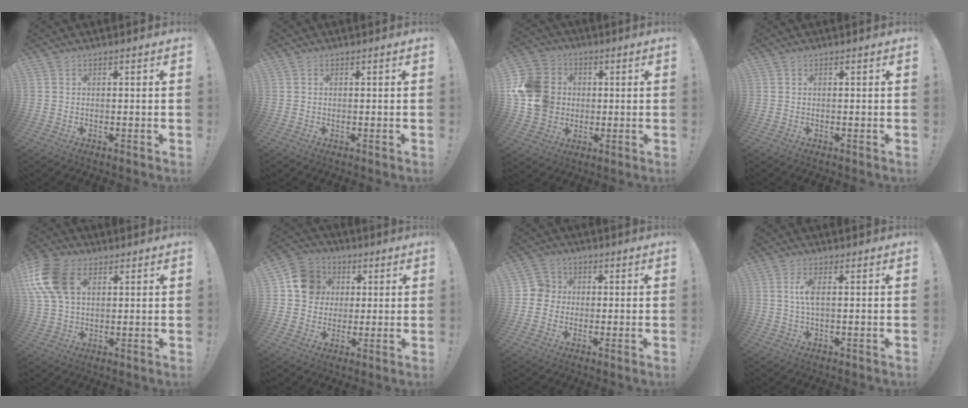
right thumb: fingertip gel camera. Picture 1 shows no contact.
{"total": 0.0}
{"total": 14.9, "force": [0.9, 13.3, 6.7], "torque": [-0.125, 0.014, 0.026]}
{"total": 0.0}
{"total": 16.3, "force": [5.1, 10.9, 11.1], "torque": [-0.214, -0.007, 0.097]}
{"total": 12.5, "force": [2.4, 11.3, 4.6], "torque": [-0.050, 0.008, 0.052]}
{"total": 5.1, "force": [-0.7, 5.0, 0.9], "torque": [-0.014, 0.013, -0.010]}
{"total": 4.5, "force": [0.6, 1.1, 4.3], "torque": [-0.082, -0.004, 0.005]}